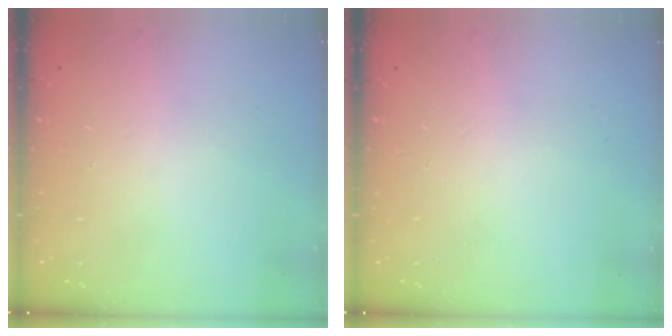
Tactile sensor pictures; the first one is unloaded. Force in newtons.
{"total": 0.0}